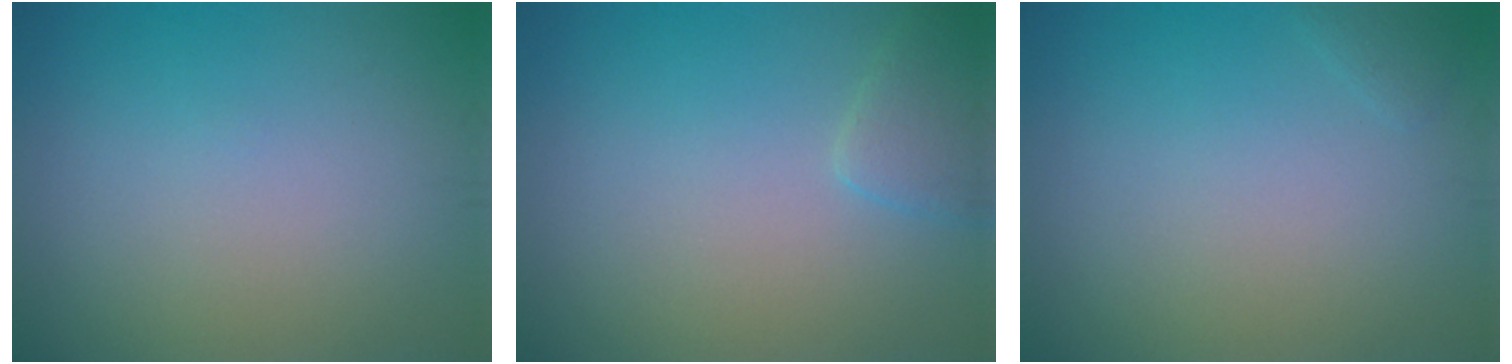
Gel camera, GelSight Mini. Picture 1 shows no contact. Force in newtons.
{"total": 1.9, "press": 1.9, "slide": 0.1}
{"total": 0.5, "press": 0.5, "slide": 0.0}